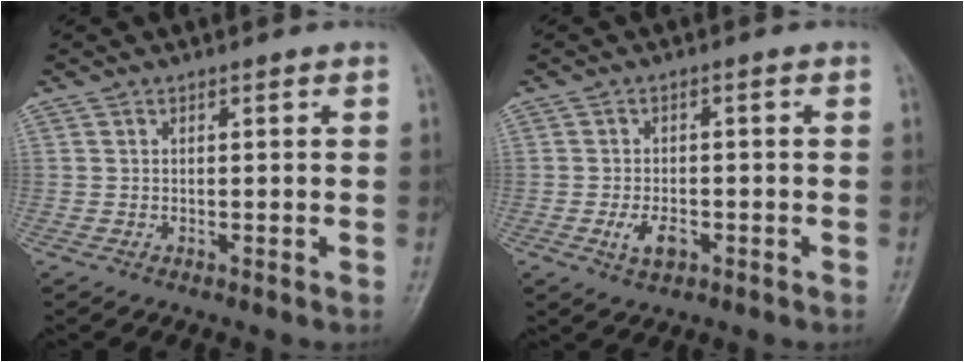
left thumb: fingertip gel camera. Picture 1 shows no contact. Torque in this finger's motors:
{"motor_torque": [-0.11, 0.86, 0.58, 0.30, 0.01]}